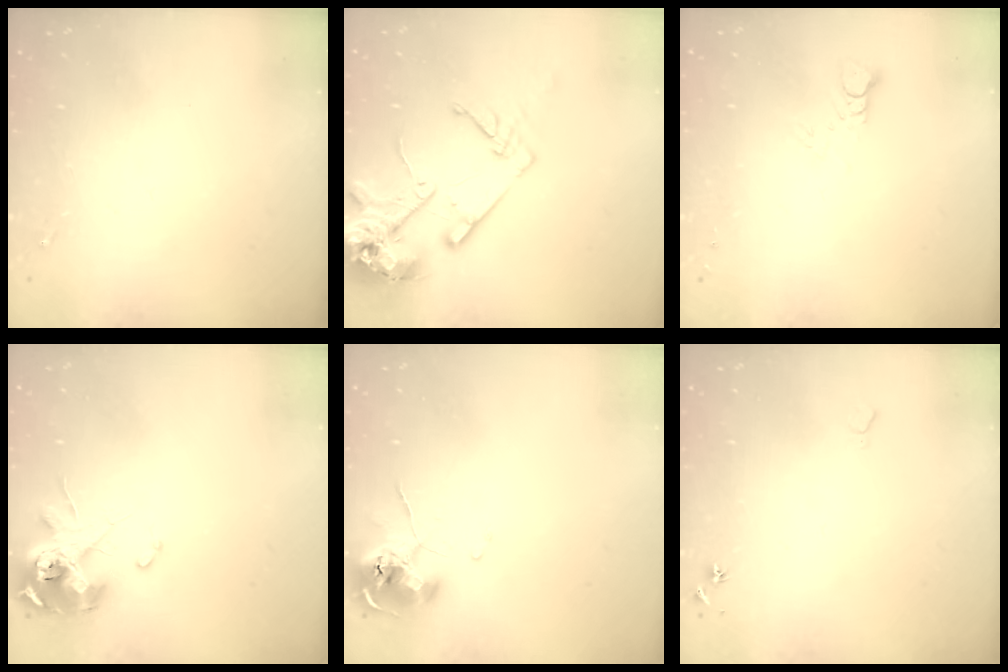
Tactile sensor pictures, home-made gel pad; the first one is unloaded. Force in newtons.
{"total": 17.0, "press": 16.8, "slide": 2.4}
{"total": 2.9, "press": 2.9, "slide": 0.2}
{"total": 13.2, "press": 13.1, "slide": 1.8}
{"total": 10.1, "press": 9.9, "slide": 1.5}
{"total": 5.6, "press": 5.5, "slide": 0.7}